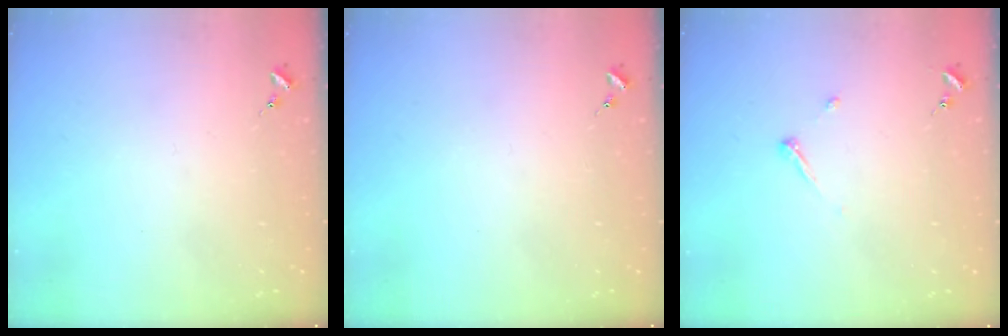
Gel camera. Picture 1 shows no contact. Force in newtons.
{"total": 0.0}
{"total": 4.5, "press": 4.5, "slide": 0.4}